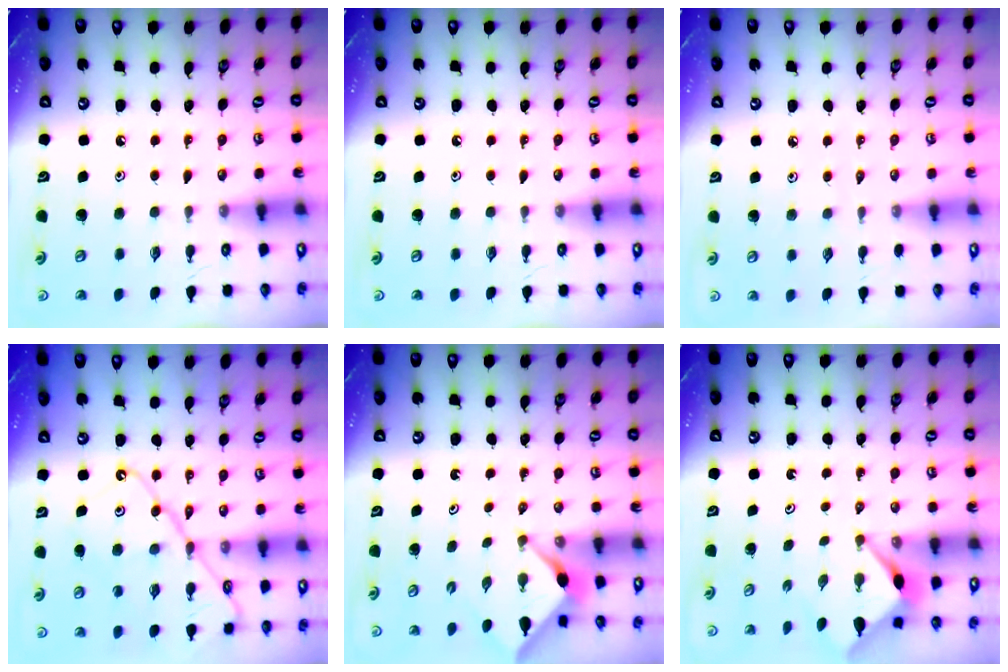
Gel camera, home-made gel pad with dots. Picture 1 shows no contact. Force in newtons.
{"total": 0.0}
{"total": 2.1, "press": 2.1, "slide": 0.5}
{"total": 13.9, "press": 13.9, "slide": 1.5}
{"total": 2.9, "press": 2.9, "slide": 0.4}
{"total": 2.9, "press": 2.9, "slide": 0.3}